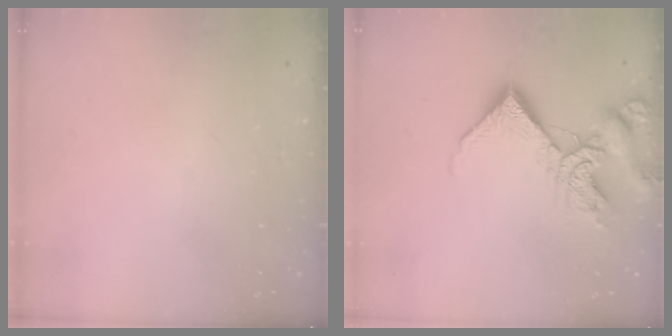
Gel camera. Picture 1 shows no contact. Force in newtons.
{"total": 13.4, "press": 13.3, "slide": 1.7}